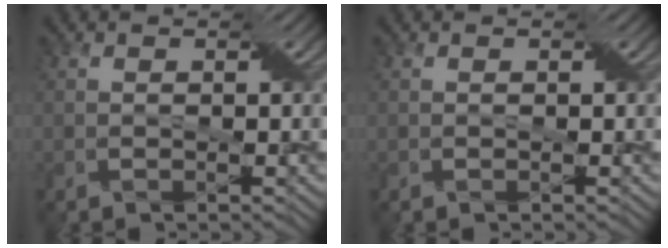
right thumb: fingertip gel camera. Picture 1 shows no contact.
{"total": 0.0}